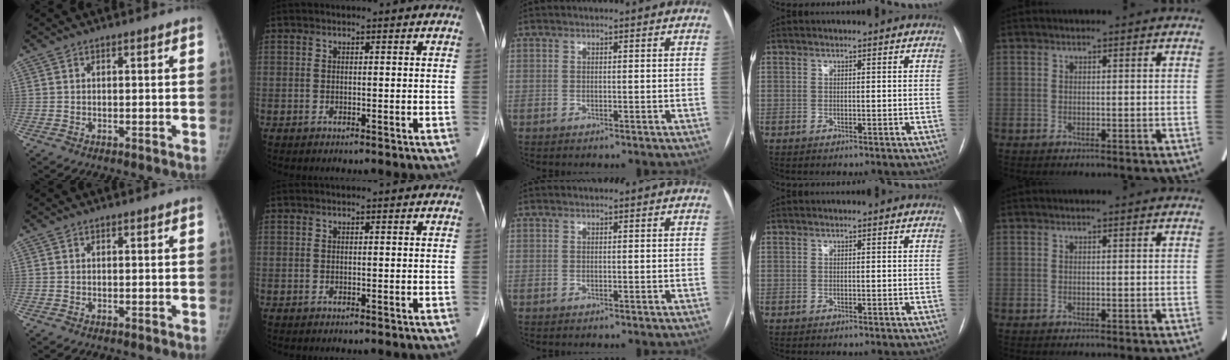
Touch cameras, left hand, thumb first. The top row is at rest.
{}